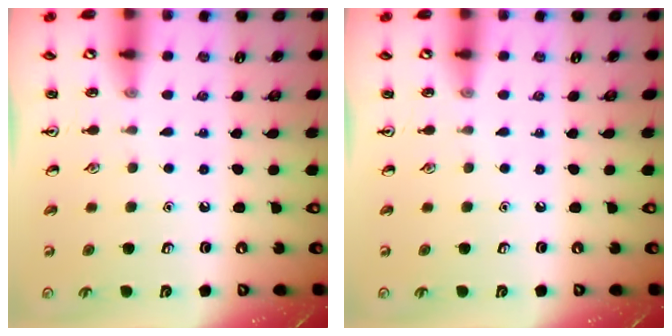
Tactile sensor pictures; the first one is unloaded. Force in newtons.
{"total": 0.0}